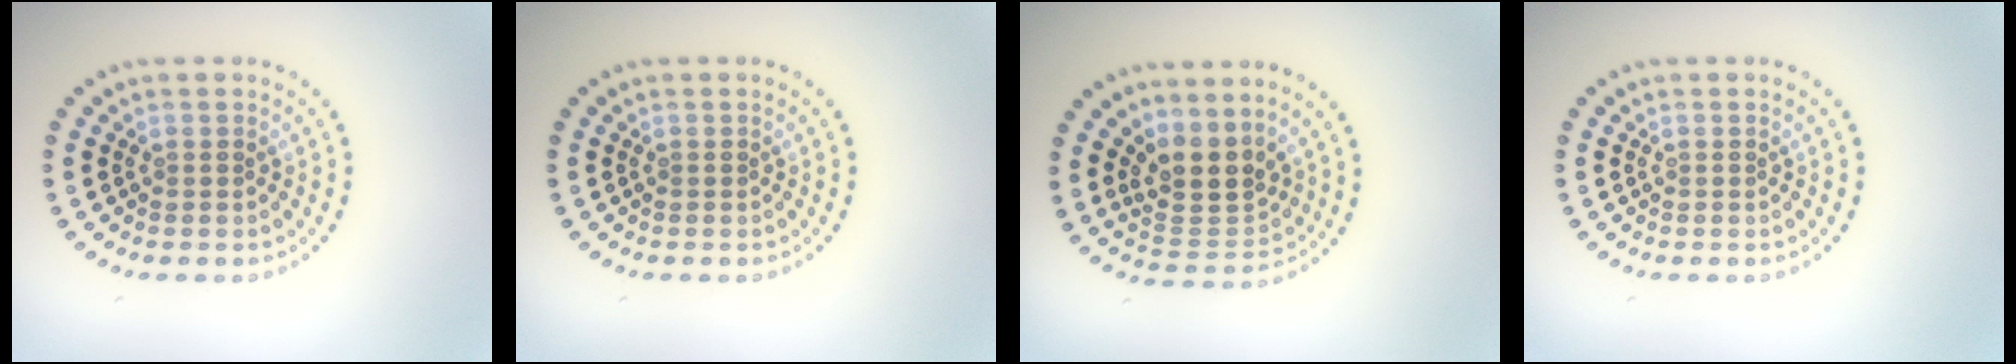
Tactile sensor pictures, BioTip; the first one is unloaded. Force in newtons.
{"total": 0.0}
{"total": 3.8, "press": 3.1, "slide": 2.2}
{"total": 0.0}